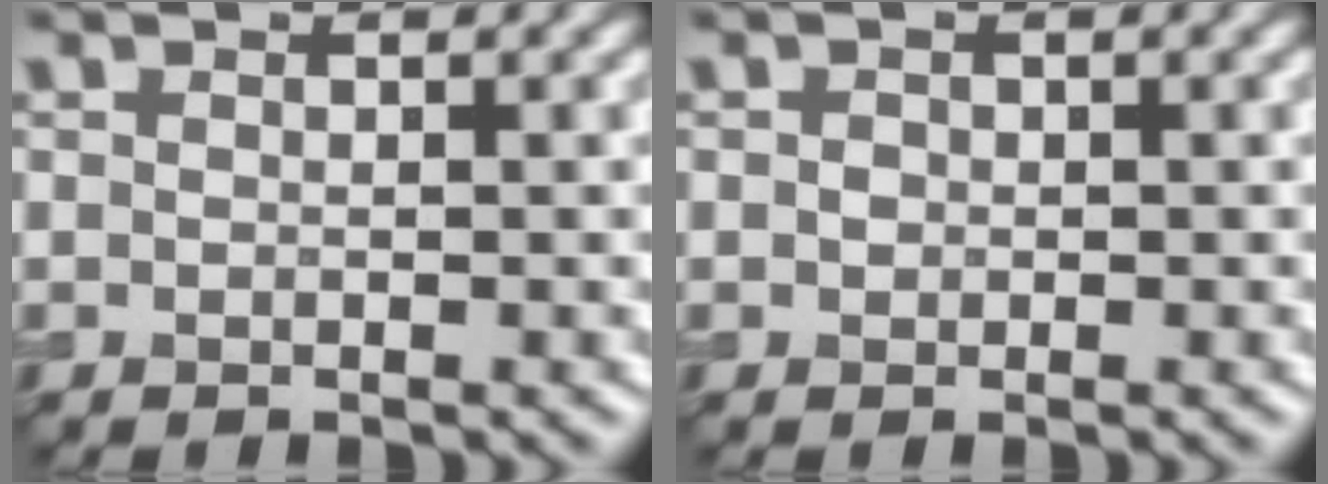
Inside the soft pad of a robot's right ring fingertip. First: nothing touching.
{"total": 0.7, "force": [0.1, 0.7, 0.2], "torque": [0.000, -0.005, -0.001]}